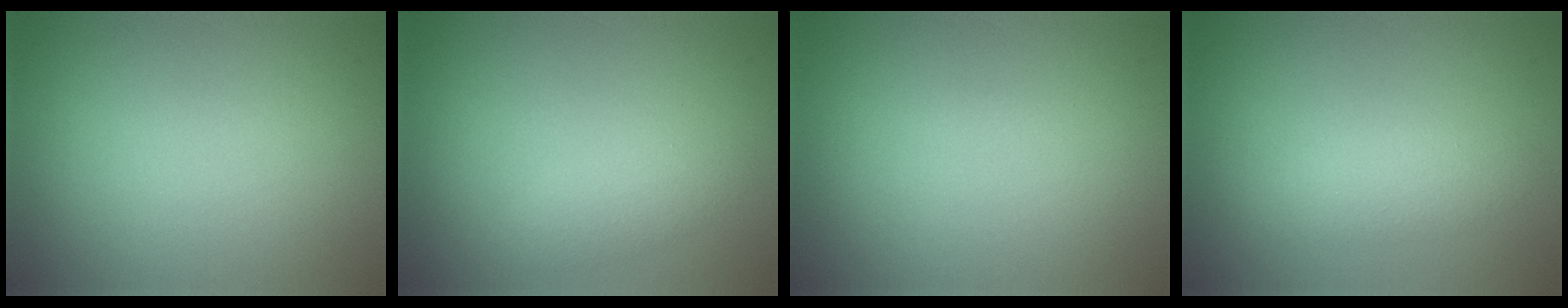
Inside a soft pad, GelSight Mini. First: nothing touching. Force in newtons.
{"total": 1.6, "press": 1.6, "slide": 0.1}
{"total": 0.0}
{"total": 2.2, "press": 2.2, "slide": 0.1}